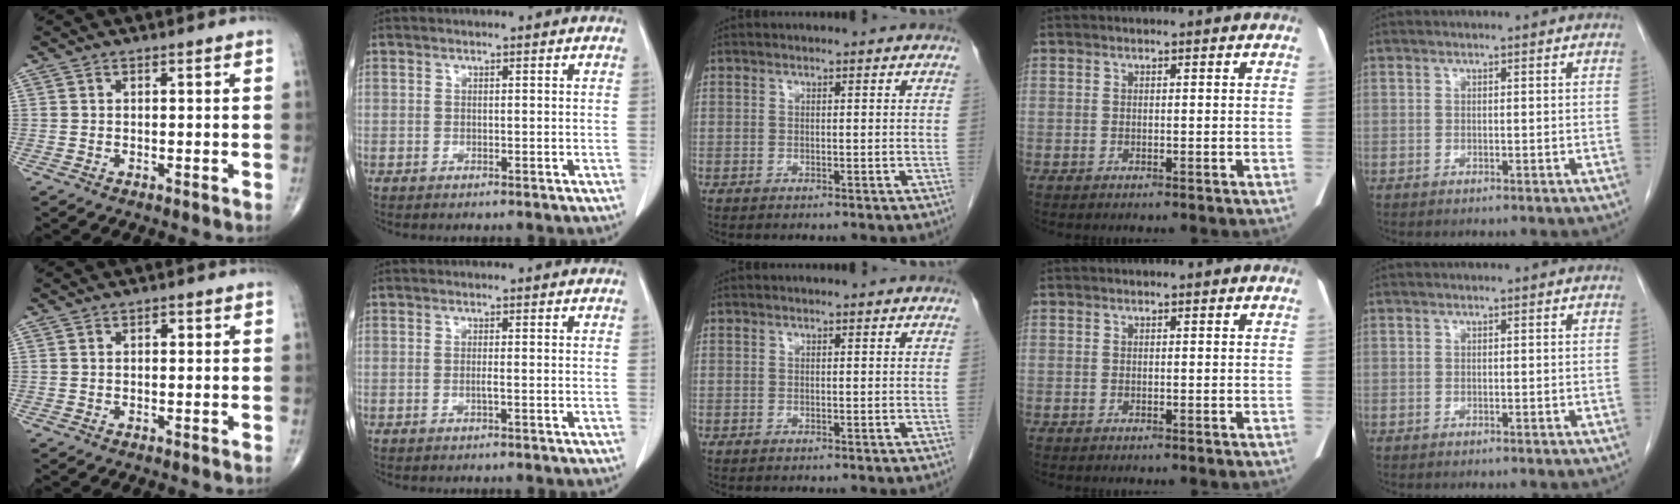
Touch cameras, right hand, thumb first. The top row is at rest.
{"thumb": {"total": 1.1, "force": [0.3, 0.7, 0.8], "torque": [-0.009, 0.004, 0.002]}, "index": {"total": 0.7, "force": [-0.2, -0.1, 0.7], "torque": [-0.013, -0.001, -0.005]}}